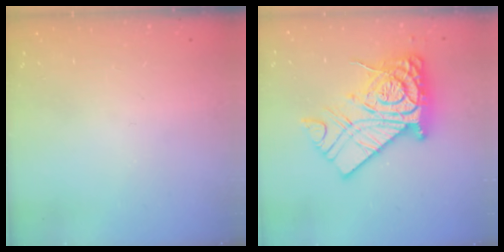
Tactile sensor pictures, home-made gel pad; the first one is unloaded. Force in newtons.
{"total": 18.8, "press": 18.7, "slide": 1.5}